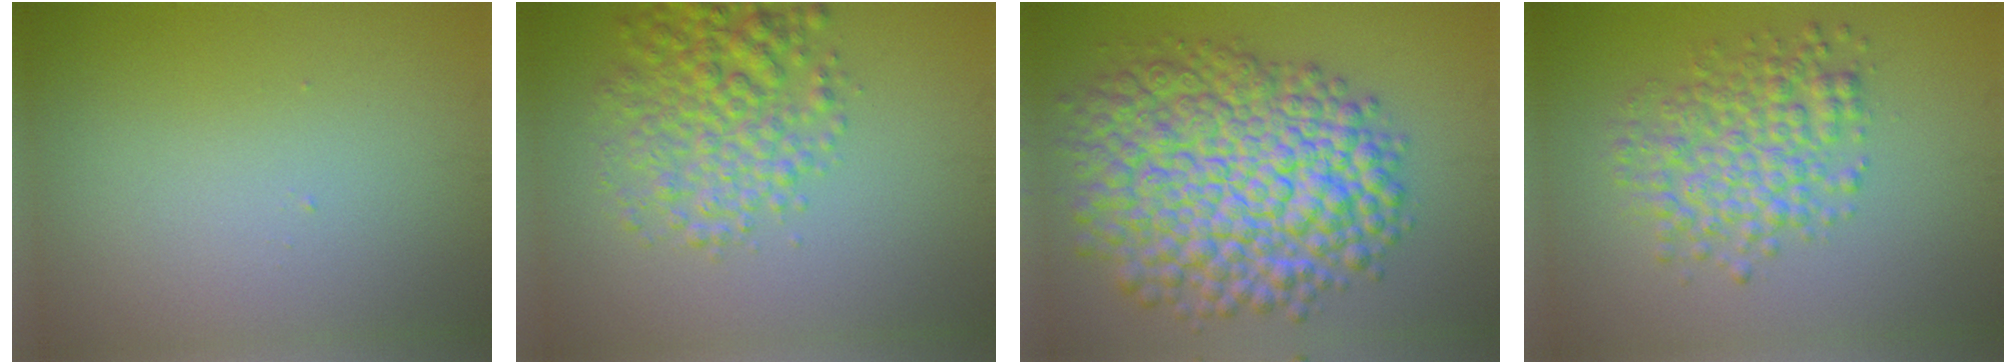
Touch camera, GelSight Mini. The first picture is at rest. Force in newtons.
{"total": 5.5, "press": 5.5, "slide": 0.2}
{"total": 12.5, "press": 12.5, "slide": 0.4}
{"total": 5.0, "press": 5.0, "slide": 0.1}